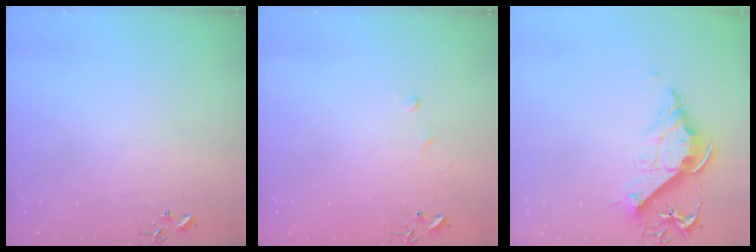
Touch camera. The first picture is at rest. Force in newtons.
{"total": 3.4, "press": 3.4, "slide": 0.5}
{"total": 12.9, "press": 12.8, "slide": 1.5}